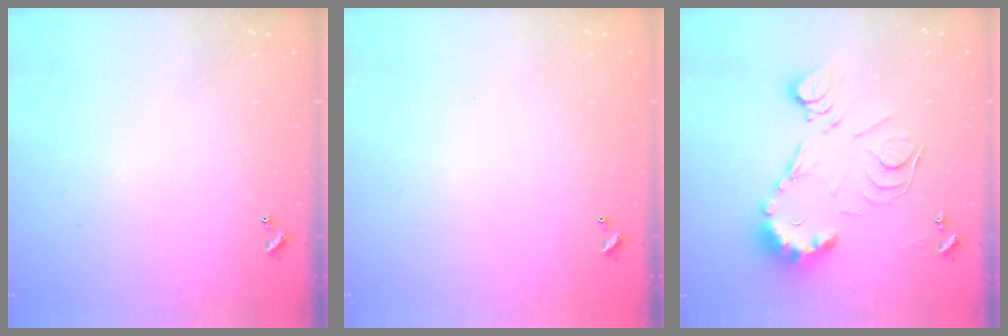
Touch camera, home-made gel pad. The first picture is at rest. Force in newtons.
{"total": 2.7, "press": 2.7, "slide": 0.1}
{"total": 14.1, "press": 14.1, "slide": 1.0}